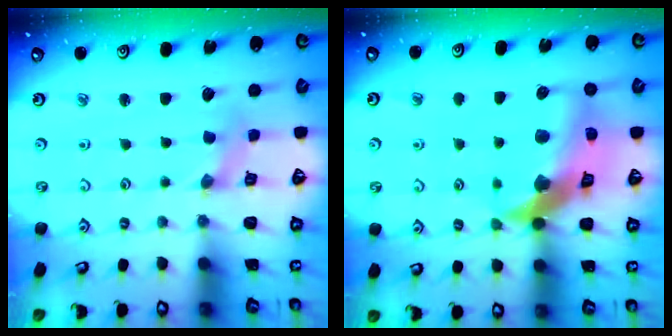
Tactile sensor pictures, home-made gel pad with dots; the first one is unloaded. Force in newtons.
{"total": 19.5, "press": 19.3, "slide": 2.8}